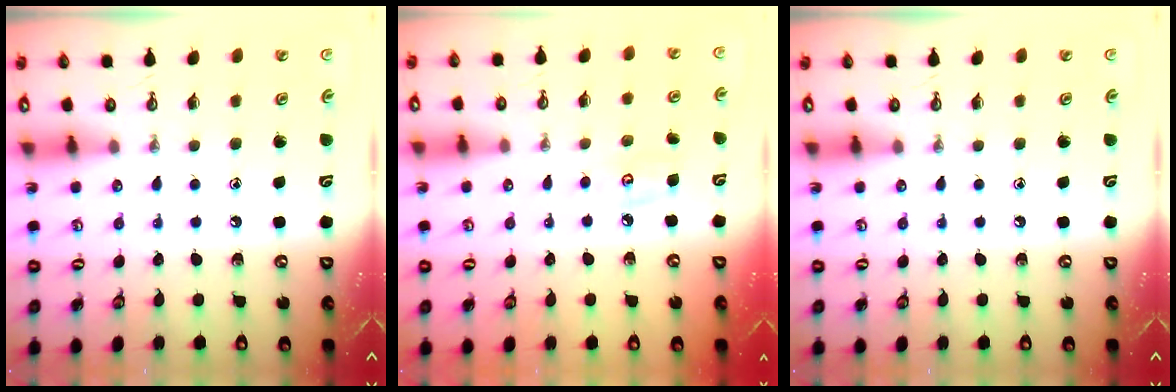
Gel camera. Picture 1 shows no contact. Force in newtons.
{"total": 6.7, "press": 6.6, "slide": 0.6}
{"total": 0.0}